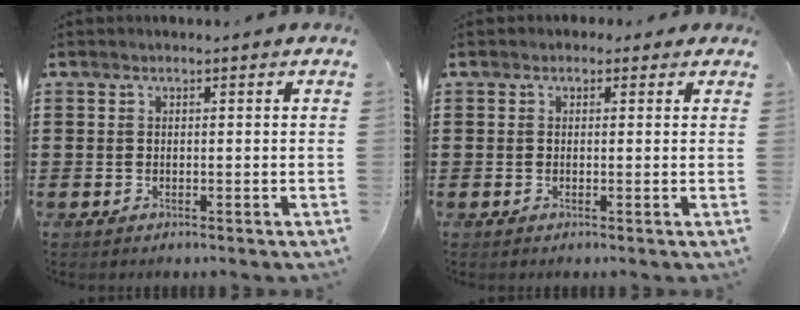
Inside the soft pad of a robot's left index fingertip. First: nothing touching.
{"total": 0.9, "force": [0.2, 0.8, 0.4], "torque": [-0.010, 0.005, 0.004]}